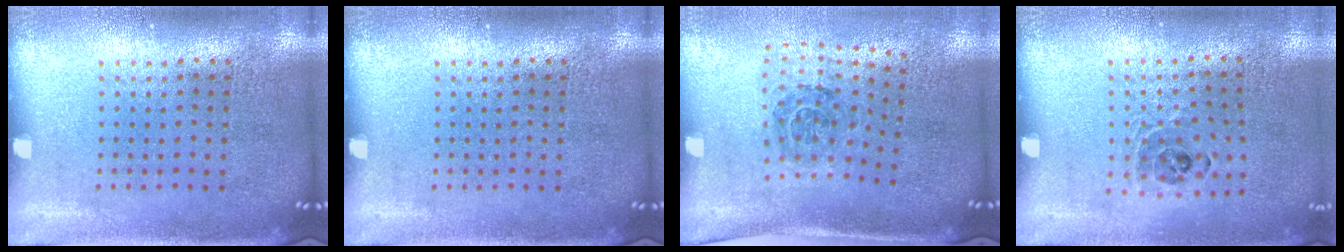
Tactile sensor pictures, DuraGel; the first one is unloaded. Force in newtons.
{"total": 0.0}
{"total": 1.3, "press": 1.1, "slide": 0.7}
{"total": 0.8, "press": 0.8, "slide": 0.2}